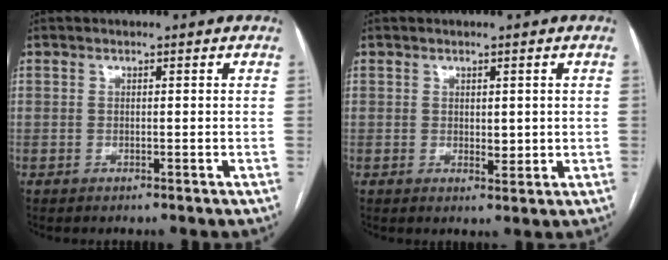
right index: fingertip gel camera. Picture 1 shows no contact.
{"total": 2.4, "force": [0.3, 1.3, 2.0], "torque": [-0.027, -0.007, 0.009]}